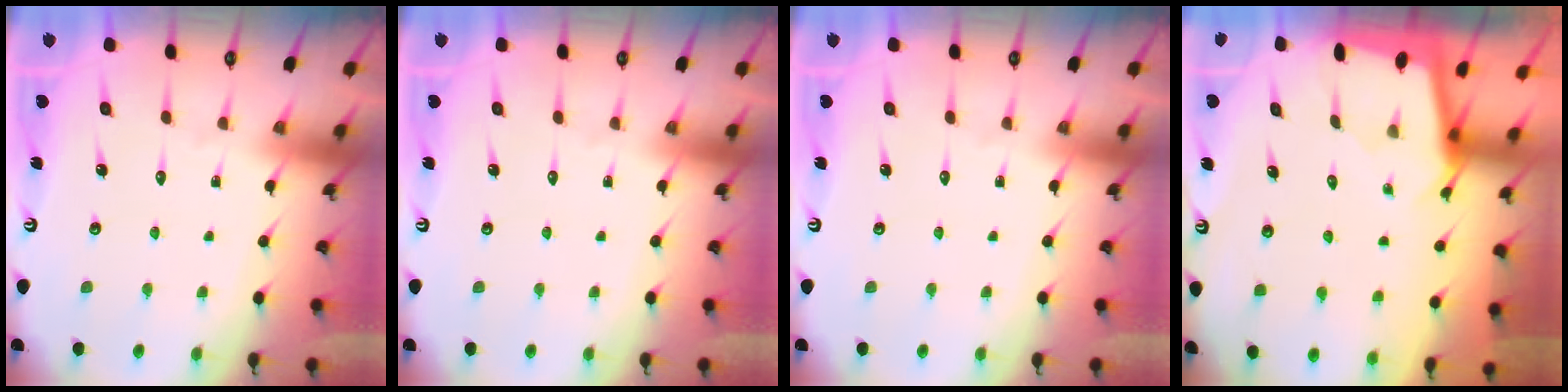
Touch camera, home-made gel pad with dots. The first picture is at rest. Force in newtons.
{"total": 0.0}
{"total": 0.0}
{"total": 1.7, "press": 1.6, "slide": 0.2}